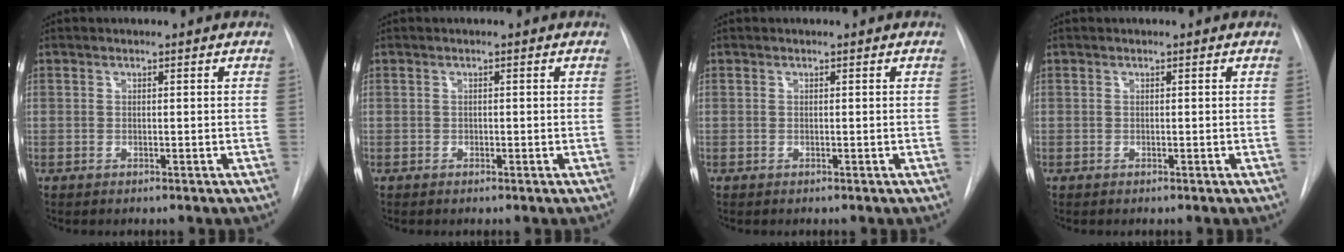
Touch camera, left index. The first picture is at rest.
{"total": 0.0}
{"total": 0.0}
{"total": 0.0}